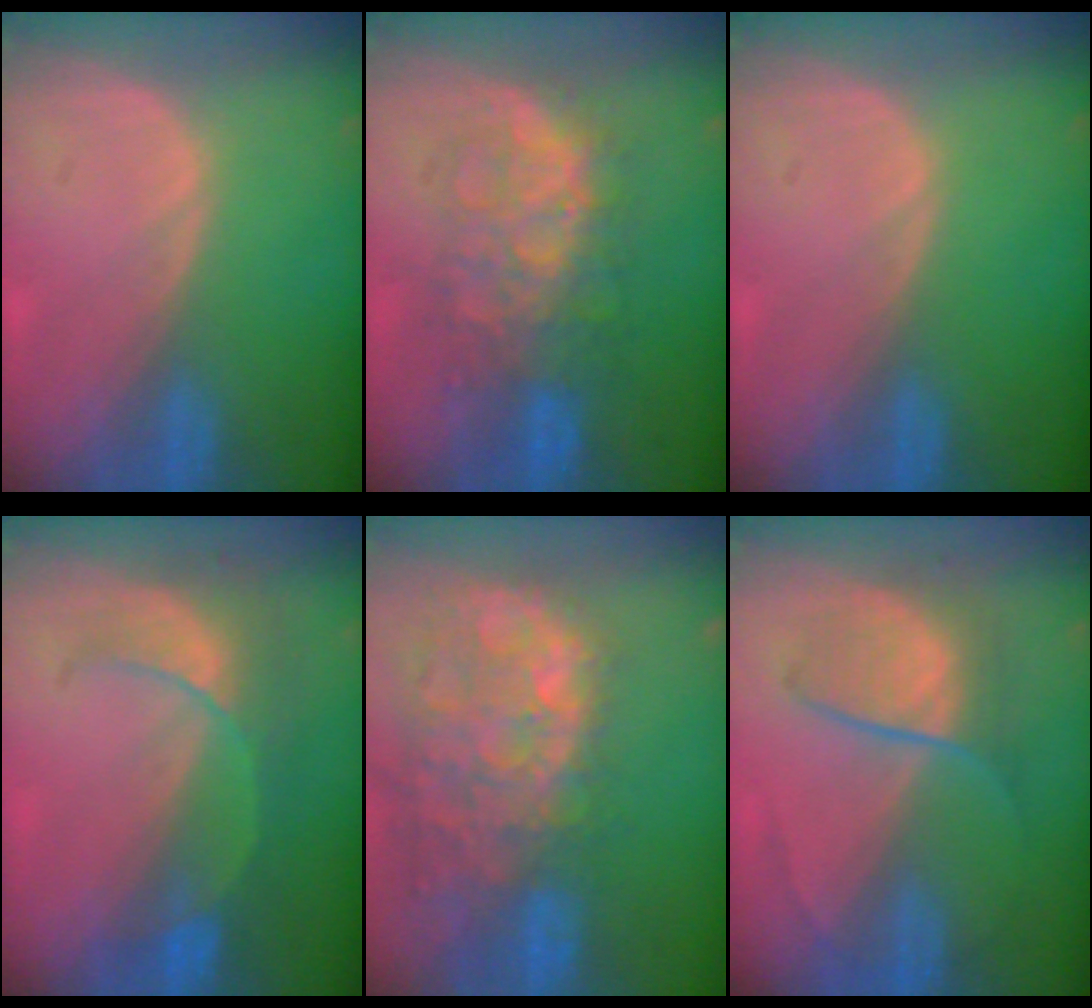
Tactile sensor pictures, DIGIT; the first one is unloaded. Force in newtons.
{"total": 8.3, "press": 8.3, "slide": 0.2}
{"total": 0.0}
{"total": 7.8, "press": 6.9, "slide": 3.7}
{"total": 14.6, "press": 11.8, "slide": 8.7}
{"total": 6.4, "press": 6.4, "slide": 0.7}